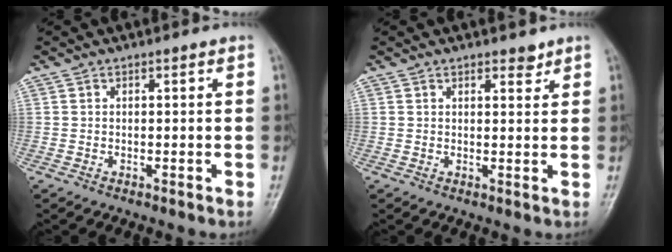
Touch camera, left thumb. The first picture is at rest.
{"total": 2.1, "force": [1.7, 1.0, 0.9], "torque": [-0.001, -0.010, 0.021]}